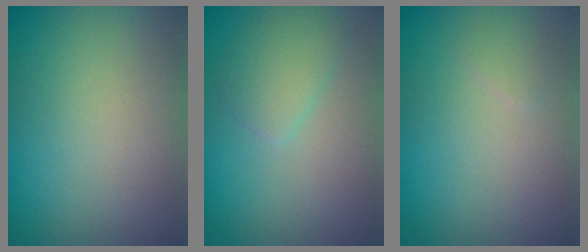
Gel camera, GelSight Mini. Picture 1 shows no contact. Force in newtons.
{"total": 2.0, "press": 2.0, "slide": 0.1}
{"total": 0.7, "press": 0.7, "slide": 0.1}